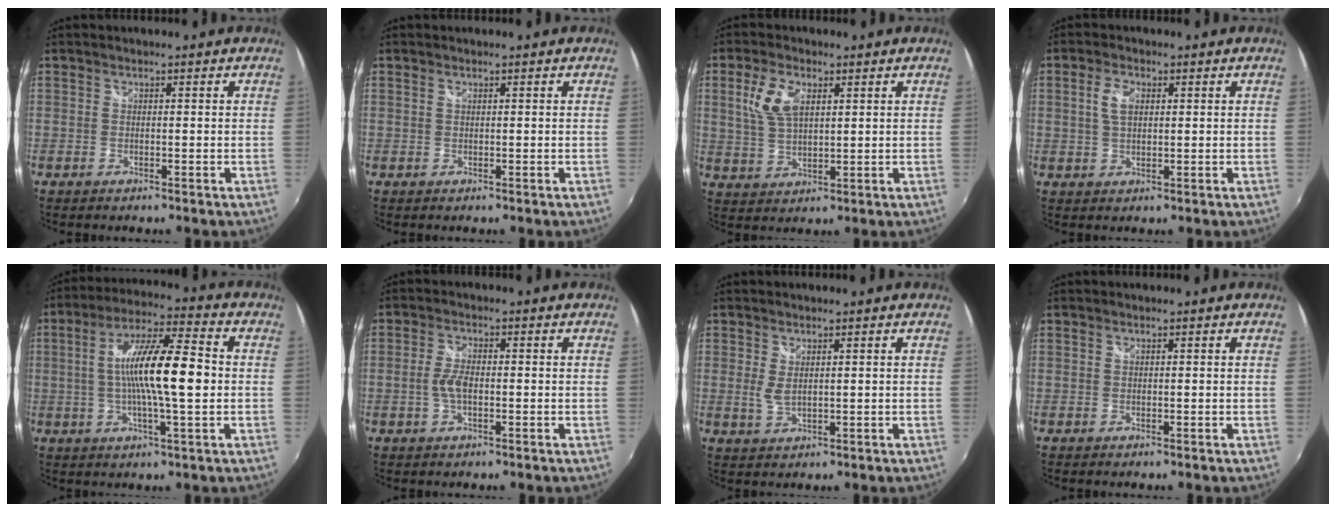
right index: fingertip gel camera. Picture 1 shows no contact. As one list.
[{"total": 0.0}, {"total": 7.6, "force": [2.7, 4.0, 5.9], "torque": [-0.121, 0.008, 0.056]}, {"total": 3.9, "force": [1.0, 2.2, 3.0], "torque": [-0.060, 0.006, 0.019]}, {"total": 13.9, "force": [-0.3, 1.9, 13.7], "torque": [-0.248, 0.010, -0.010]}, {"total": 3.5, "force": [-0.7, 1.6, 3.0], "torque": [-0.066, 0.001, -0.014]}, {"total": 2.5, "force": [0.7, 1.1, 2.2], "torque": [-0.041, -0.004, 0.014]}, {"total": 0.0}]